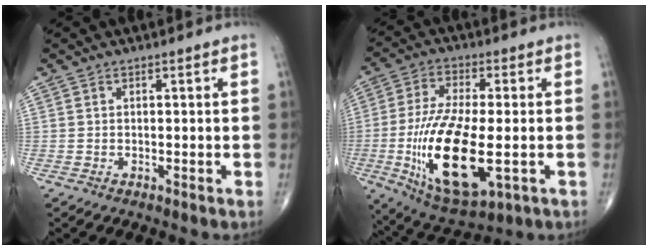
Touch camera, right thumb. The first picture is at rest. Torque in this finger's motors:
{"motor_torque": [2.74, 2.26, 2.10, -0.34, 0.71]}